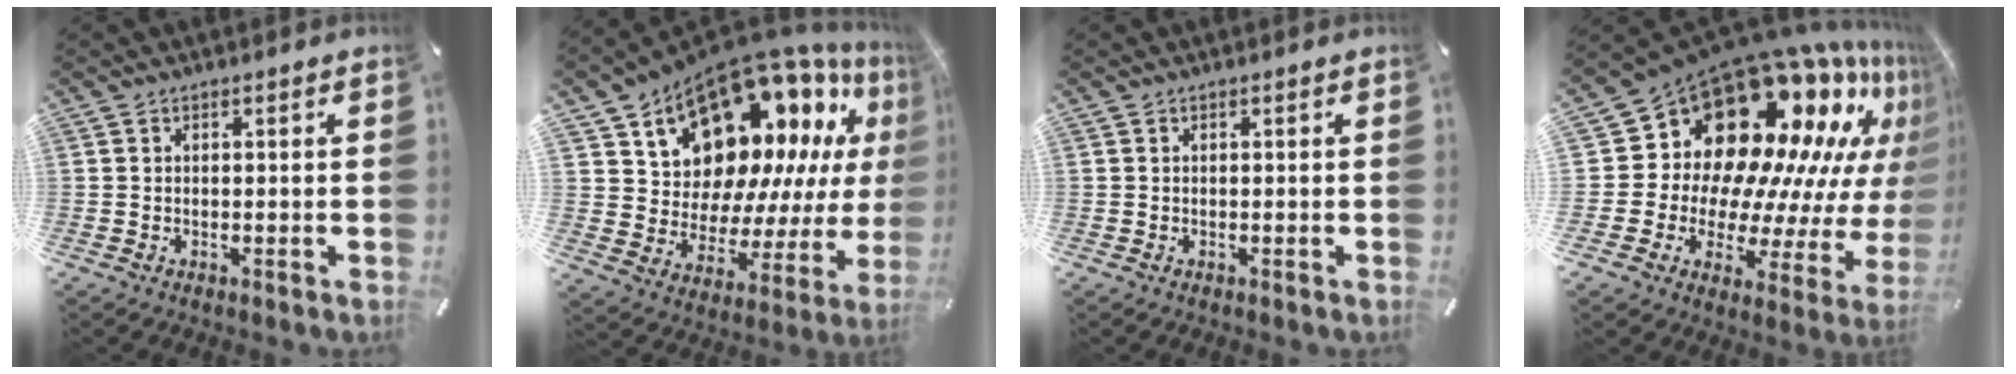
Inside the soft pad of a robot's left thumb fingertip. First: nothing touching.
{"total": 18.7, "force": [13.4, 10.9, 7.2], "torque": [-0.100, -0.127, 0.244]}
{"total": 0.0}
{"total": 22.9, "force": [13.8, 13.6, 12.1], "torque": [-0.200, -0.155, 0.258]}